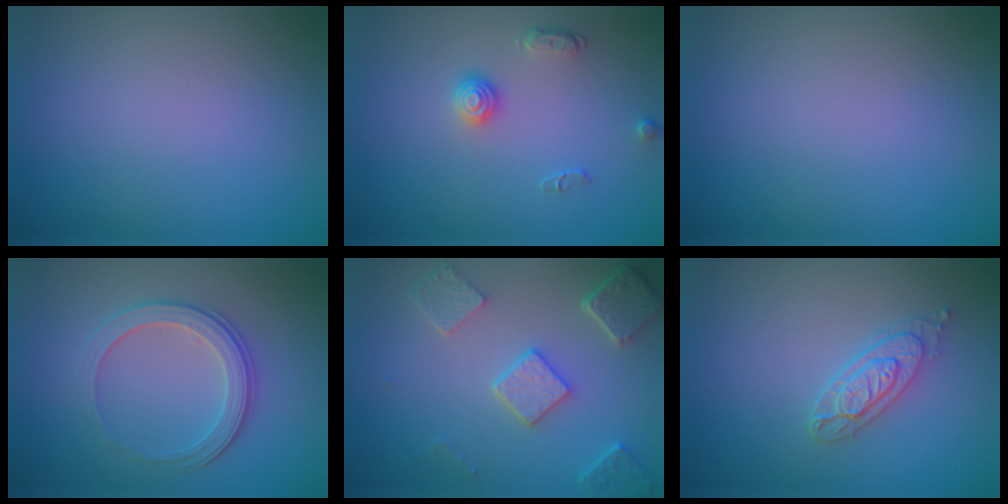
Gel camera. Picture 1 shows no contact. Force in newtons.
{"total": 1.7, "press": 1.4, "slide": 1.0}
{"total": 0.0}
{"total": 3.3, "press": 2.9, "slide": 1.6}
{"total": 4.9, "press": 3.9, "slide": 3.0}
{"total": 2.9, "press": 2.5, "slide": 1.5}